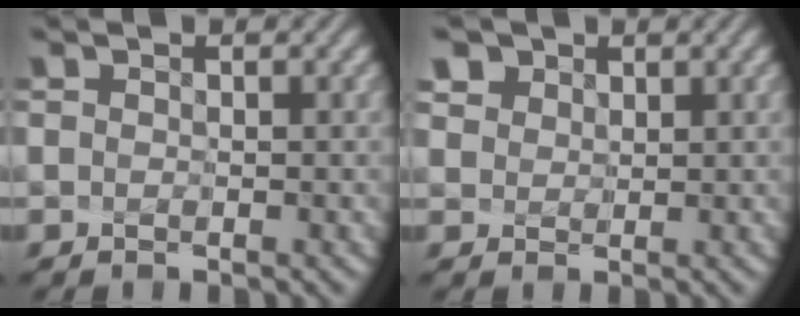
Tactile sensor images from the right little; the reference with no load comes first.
{"total": 3.9, "force": [2.4, 2.8, 1.3], "torque": [-0.040, 0.007, 0.039]}